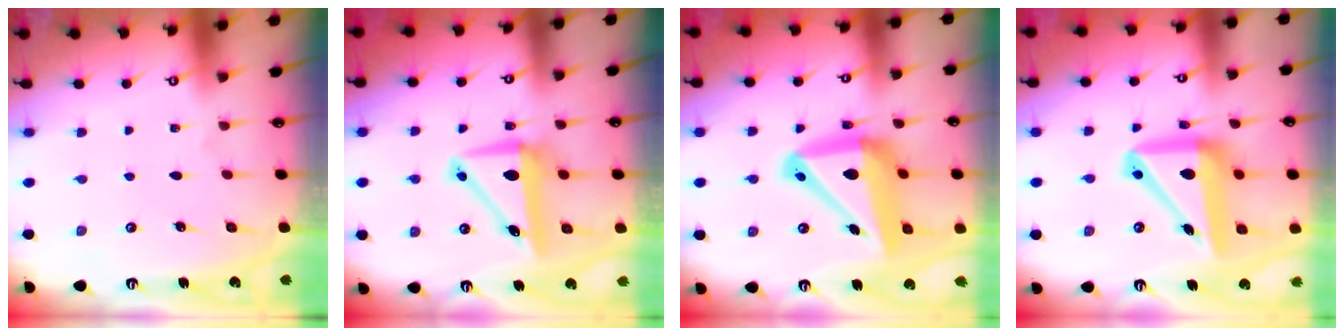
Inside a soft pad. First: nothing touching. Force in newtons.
{"total": 8.7, "press": 8.4, "slide": 2.1}
{"total": 16.8, "press": 16.6, "slide": 2.3}
{"total": 15.6, "press": 15.4, "slide": 2.4}